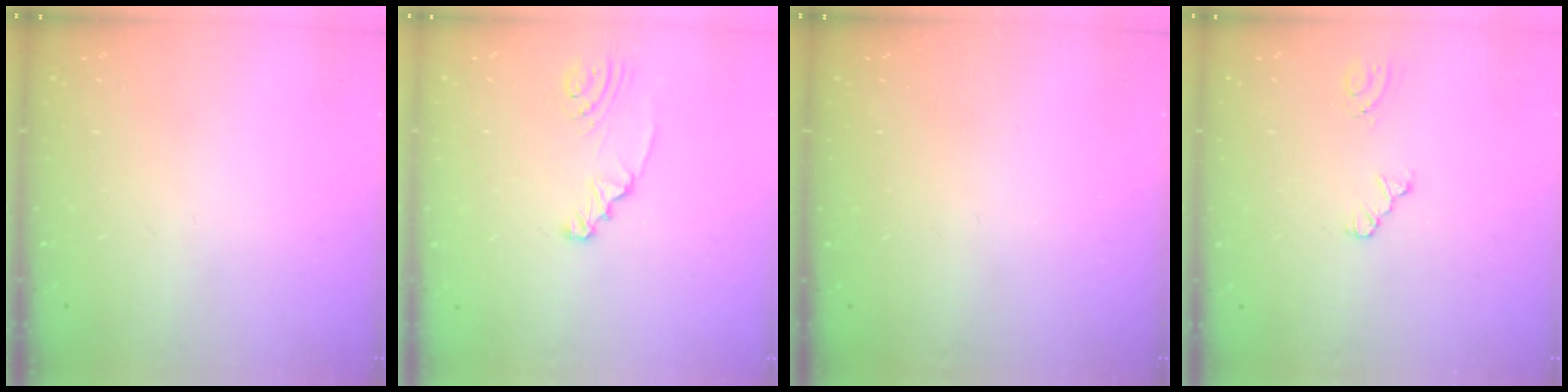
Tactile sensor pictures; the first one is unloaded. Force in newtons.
{"total": 2.5, "press": 2.5, "slide": 0.3}
{"total": 0.0}
{"total": 2.2, "press": 2.2, "slide": 0.3}